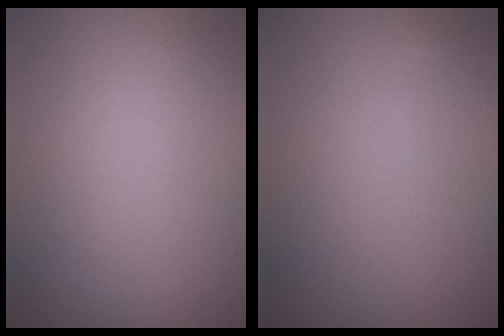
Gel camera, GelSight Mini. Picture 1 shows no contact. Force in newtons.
{"total": 0.0}